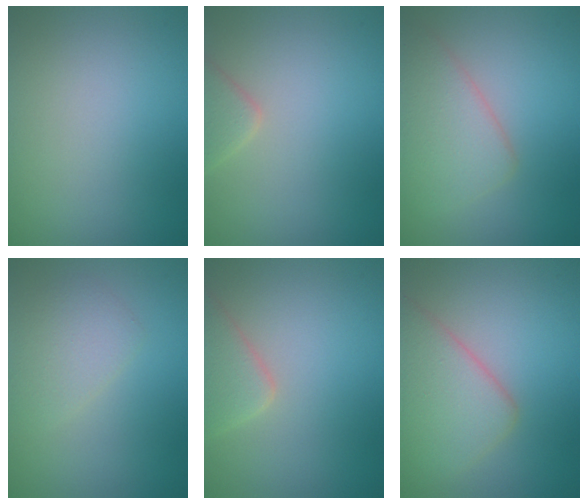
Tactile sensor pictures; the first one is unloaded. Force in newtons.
{"total": 2.3, "press": 2.3, "slide": 0.1}
{"total": 5.6, "press": 5.6, "slide": 0.1}
{"total": 2.1, "press": 2.1, "slide": 0.1}
{"total": 3.3, "press": 3.3, "slide": 0.4}
{"total": 5.4, "press": 5.4, "slide": 0.4}